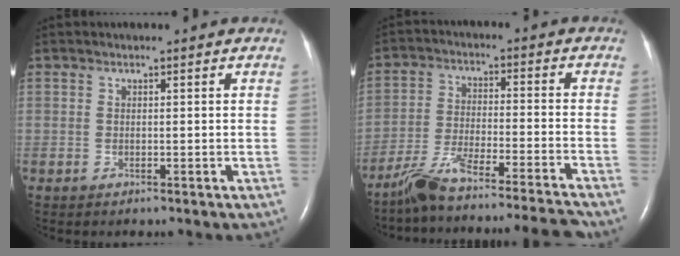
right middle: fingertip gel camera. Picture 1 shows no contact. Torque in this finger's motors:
{"motor_torque": [1.03, -1.11, 0.29, 0.11]}